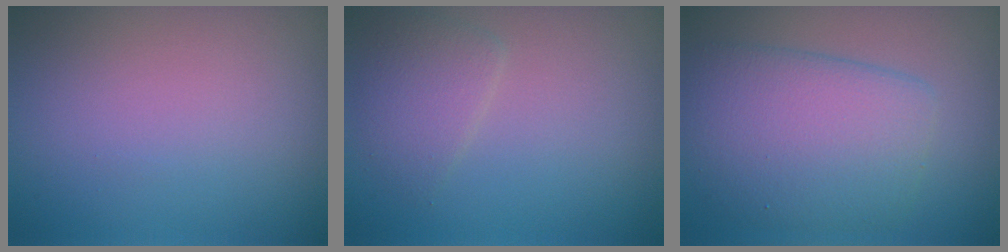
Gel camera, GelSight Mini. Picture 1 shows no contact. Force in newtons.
{"total": 2.3, "press": 2.3, "slide": 0.1}
{"total": 6.7, "press": 6.7, "slide": 0.1}